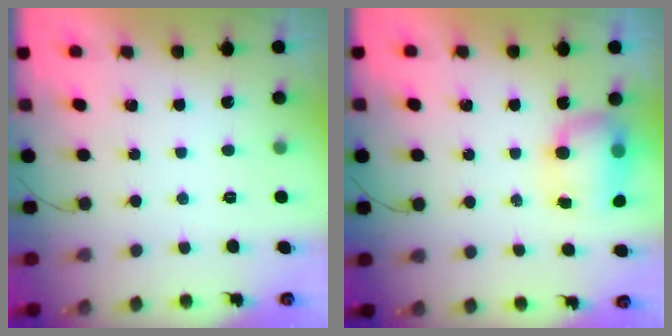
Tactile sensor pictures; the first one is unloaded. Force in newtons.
{"total": 8.8, "press": 8.4, "slide": 2.6}